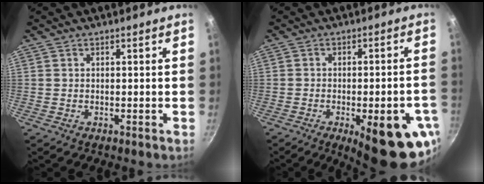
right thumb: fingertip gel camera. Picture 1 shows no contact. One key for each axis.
{"total": 17.1, "fx": -6.6, "fy": 5.7, "fz": 14.7, "tx": -0.150, "ty": 0.011, "tz": -0.077}